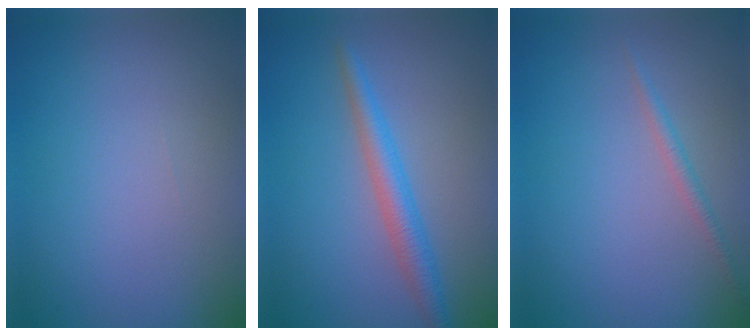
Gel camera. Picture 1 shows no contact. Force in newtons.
{"total": 2.7, "press": 2.7, "slide": 0.1}
{"total": 1.1, "press": 1.1, "slide": 0.0}